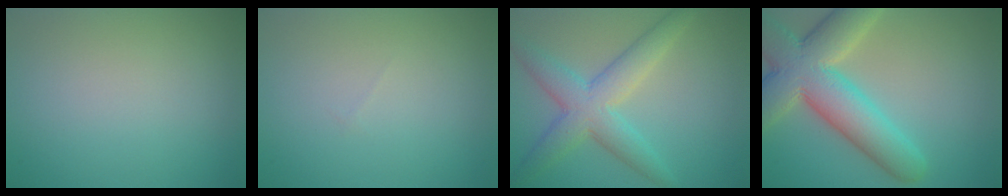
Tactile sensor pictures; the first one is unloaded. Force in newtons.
{"total": 0.0}
{"total": 5.5, "press": 5.5, "slide": 0.2}
{"total": 10.3, "press": 10.3, "slide": 0.7}